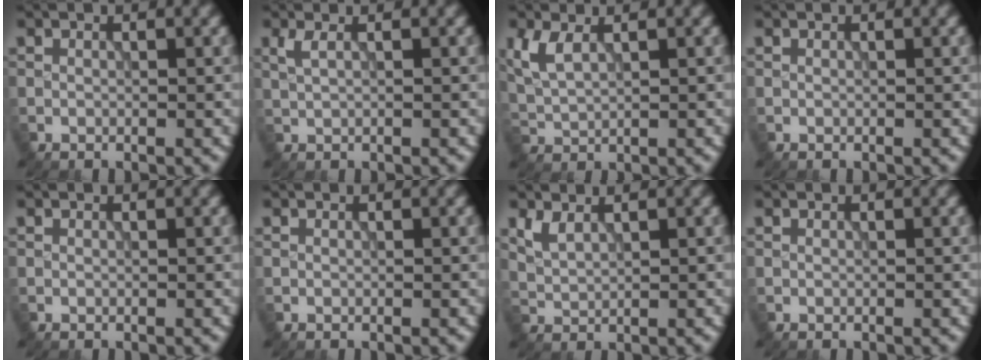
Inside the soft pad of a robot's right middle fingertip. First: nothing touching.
{"total": 1.5, "force": [0.7, 0.4, 1.2], "torque": [-0.030, 0.001, 0.019]}
{"total": 3.6, "force": [1.5, 1.8, 2.7], "torque": [-0.068, 0.002, 0.037]}
{"total": 0.0}
{"total": 0.0}
{"total": 0.0}
{"total": 2.0, "force": [1.3, 0.9, 1.2], "torque": [-0.032, -0.004, 0.033]}
{"total": 0.0}